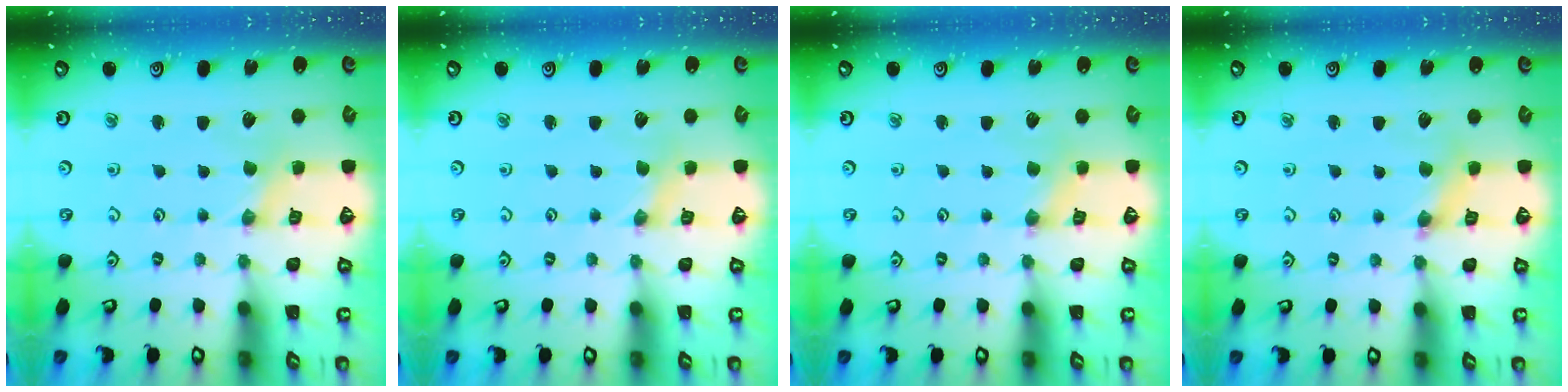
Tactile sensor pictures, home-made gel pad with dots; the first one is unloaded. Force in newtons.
{"total": 0.0}
{"total": 1.0, "press": 1.0, "slide": 0.1}
{"total": 3.2, "press": 3.2, "slide": 0.4}